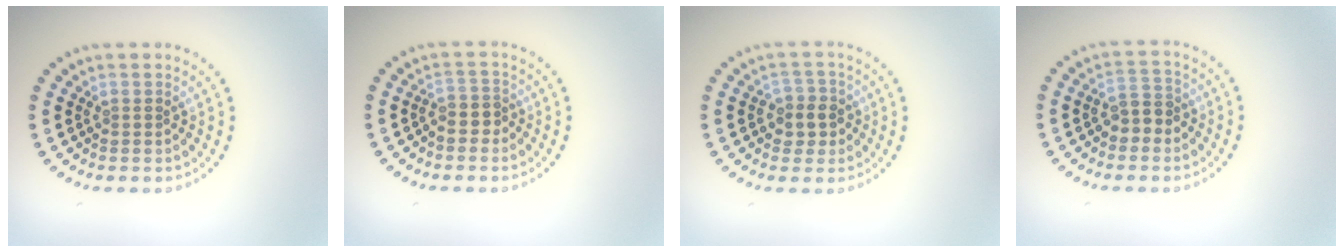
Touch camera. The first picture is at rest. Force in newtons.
{"total": 1.7, "press": 1.4, "slide": 1.0}
{"total": 2.6, "press": 2.4, "slide": 1.0}
{"total": 2.6, "press": 2.4, "slide": 0.8}